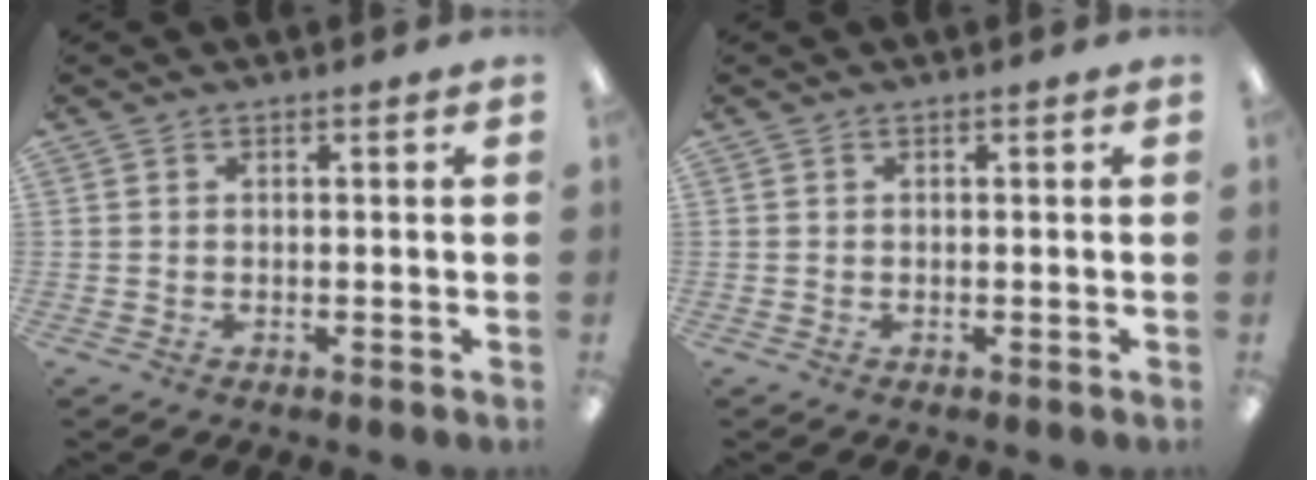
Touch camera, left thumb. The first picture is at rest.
{"total": 0.0}